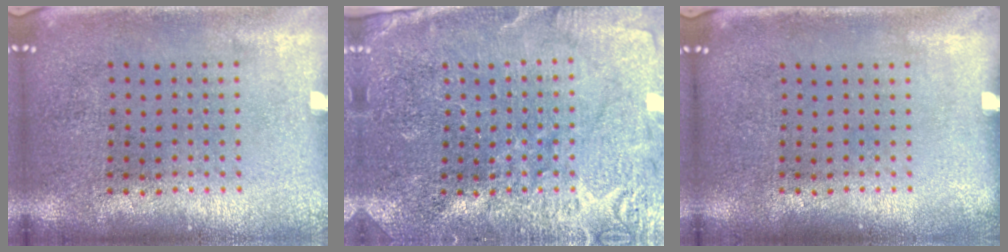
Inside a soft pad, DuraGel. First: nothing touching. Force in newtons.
{"total": 3.5, "press": 3.4, "slide": 0.6}
{"total": 0.0}